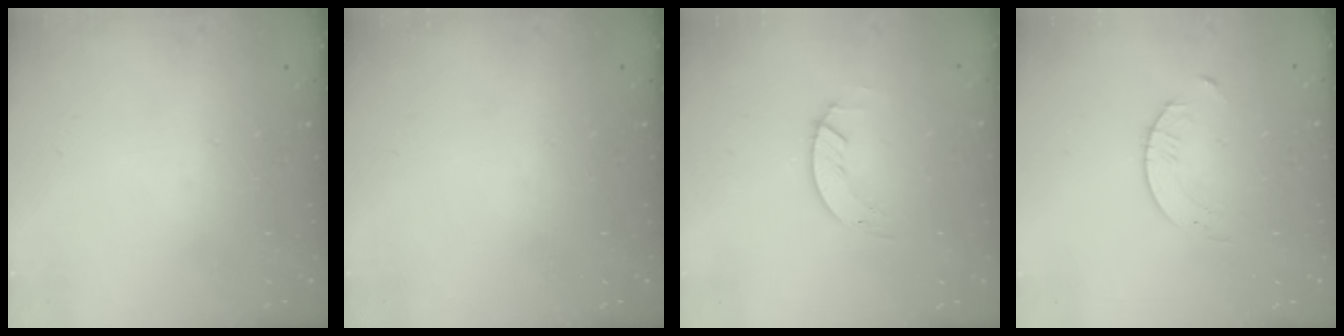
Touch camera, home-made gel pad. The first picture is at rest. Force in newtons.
{"total": 0.0}
{"total": 1.3, "press": 1.3, "slide": 0.2}
{"total": 4.1, "press": 4.0, "slide": 0.5}